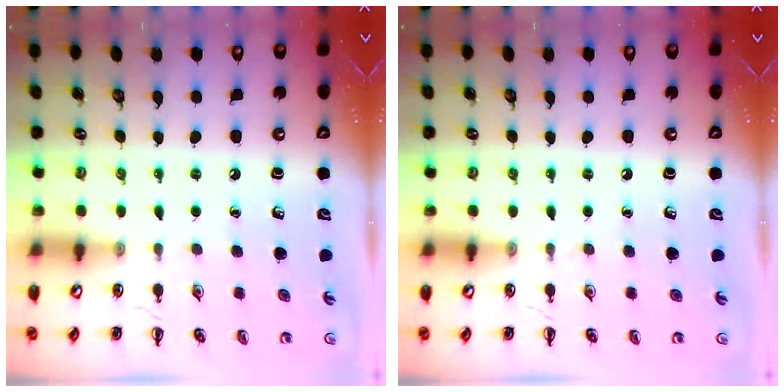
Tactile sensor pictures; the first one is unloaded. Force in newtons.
{"total": 0.0}